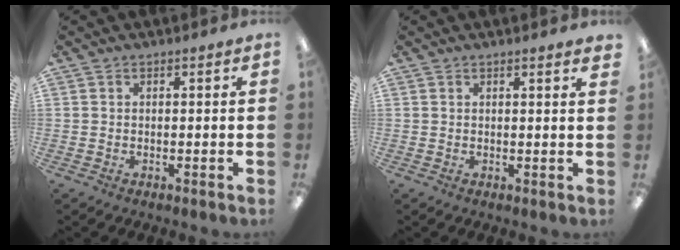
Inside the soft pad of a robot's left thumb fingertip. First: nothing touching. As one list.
[{"total": 1.1, "force": [1.0, -0.1, 0.5], "torque": [-0.001, -0.005, 0.015]}]